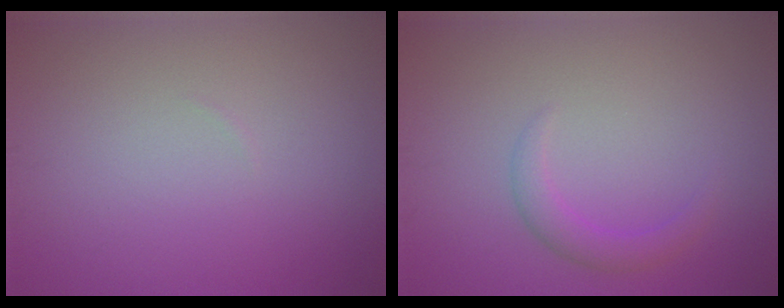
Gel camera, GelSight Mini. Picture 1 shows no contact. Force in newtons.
{"total": 1.9, "press": 1.9, "slide": 0.1}